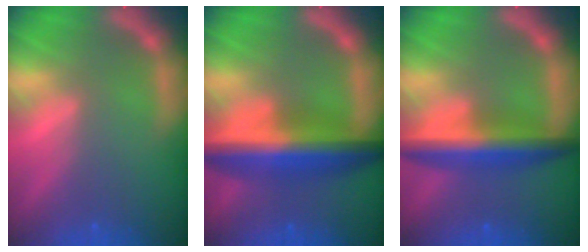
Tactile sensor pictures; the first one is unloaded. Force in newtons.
{"total": 9.0}
{"total": 6.6}